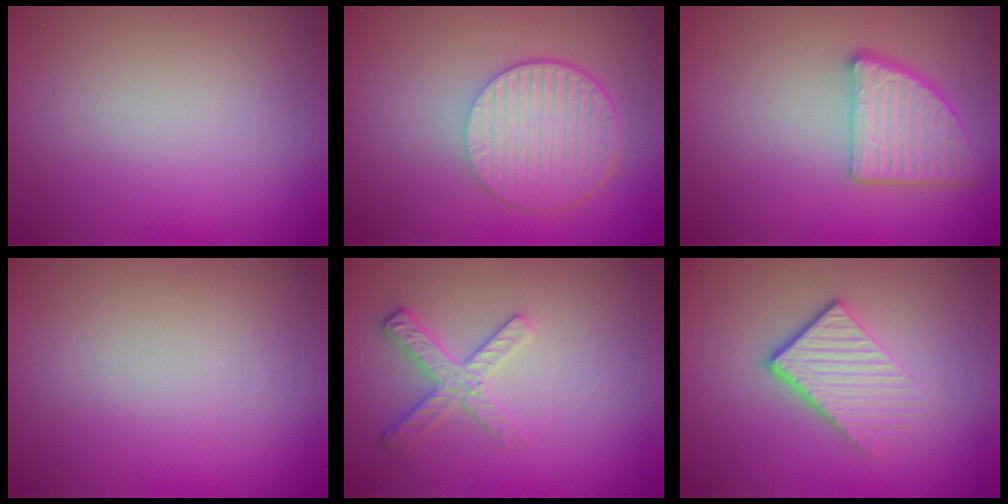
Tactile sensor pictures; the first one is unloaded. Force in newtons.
{"total": 6.5, "press": 4.5, "slide": 4.7}
{"total": 4.2, "press": 3.9, "slide": 1.6}
{"total": 0.0}
{"total": 2.6, "press": 2.4, "slide": 1.2}
{"total": 3.9, "press": 2.7, "slide": 2.9}